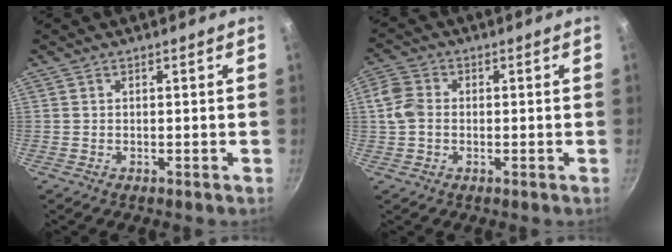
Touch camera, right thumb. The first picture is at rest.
{"total": 5.2, "force": [-0.2, 4.0, 3.2], "torque": [-0.063, 0.009, -0.014]}